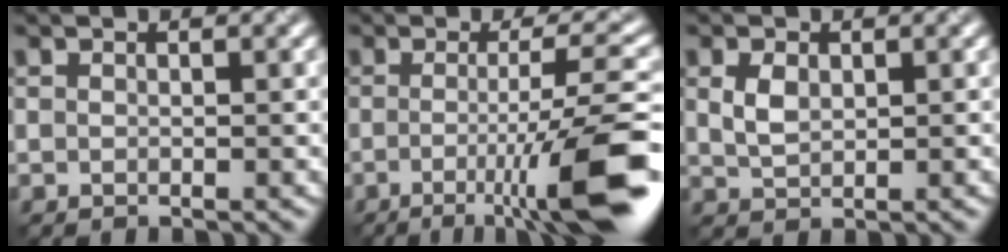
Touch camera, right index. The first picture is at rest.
{"total": 10.7, "force": [-3.1, 2.2, 10.0], "torque": [-0.115, 0.000, -0.045]}
{"total": 1.6, "force": [0.1, 1.1, 1.1], "torque": [-0.027, 0.006, 0.015]}